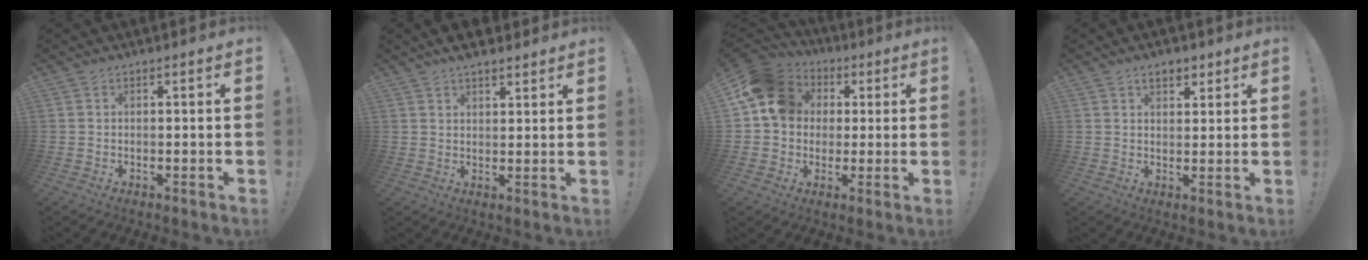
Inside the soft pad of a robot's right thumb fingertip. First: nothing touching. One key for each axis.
{"total": 5.2, "fx": 4.4, "fy": 2.0, "fz": 1.8, "tx": -0.019, "ty": -0.022, "tz": 0.080}
{"total": 14.5, "fx": 3.9, "fy": 12.1, "fz": 6.9, "tx": -0.102, "ty": -0.004, "tz": 0.080}
{"total": 4.4, "fx": 2.5, "fy": 2.8, "fz": 2.3, "tx": -0.028, "ty": -0.005, "tz": 0.044}